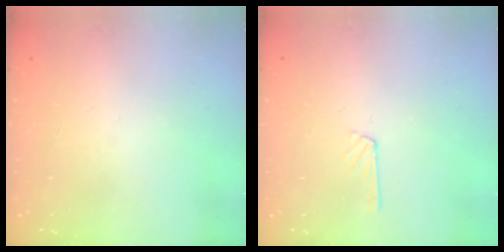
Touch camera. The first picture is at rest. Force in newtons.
{"total": 3.5, "press": 3.5, "slide": 0.3}